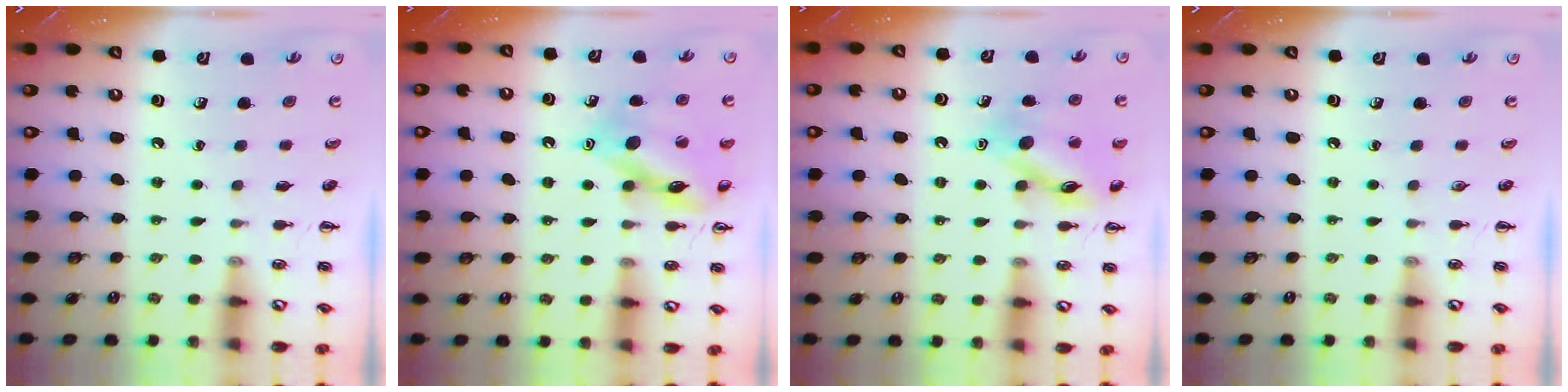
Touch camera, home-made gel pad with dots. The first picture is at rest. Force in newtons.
{"total": 14.5, "press": 14.5, "slide": 1.2}
{"total": 13.8, "press": 13.7, "slide": 0.7}
{"total": 0.0}